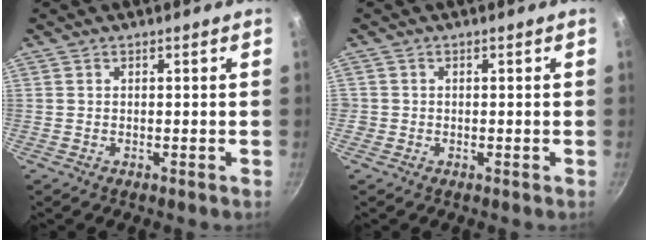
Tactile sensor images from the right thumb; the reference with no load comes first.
{"total": 1.1, "force": [-0.3, 1.1, 0.1], "torque": [0.001, 0.004, -0.006]}